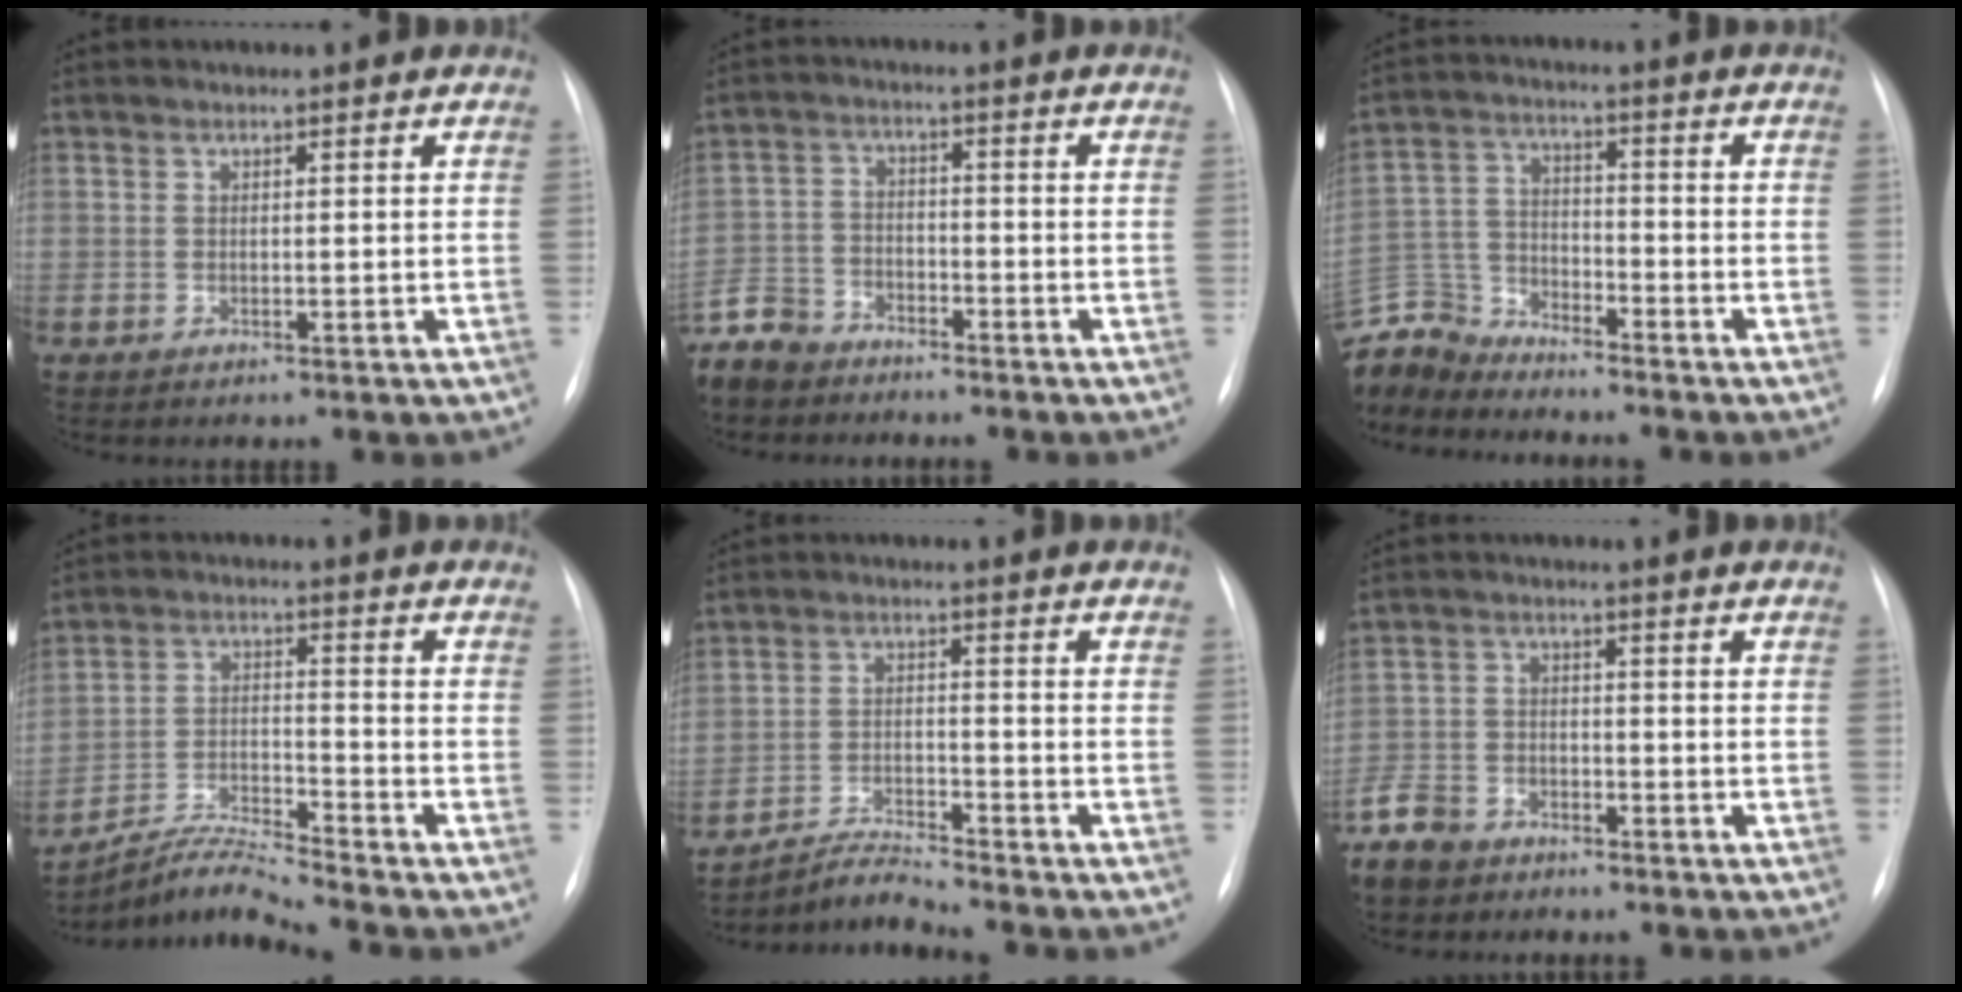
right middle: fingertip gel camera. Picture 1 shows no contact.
{"total": 9.4, "force": [-7.9, 4.7, 1.6], "torque": [-0.050, -0.002, -0.150]}
{"total": 10.3, "force": [-10.1, 1.7, 0.8], "torque": [-0.026, 0.010, -0.201]}
{"total": 7.6, "force": [-7.2, -1.7, 1.6], "torque": [-0.041, 0.000, -0.132]}
{"total": 4.7, "force": [-4.5, -1.2, -0.5], "torque": [-0.003, -0.014, -0.079]}
{"total": 7.4, "force": [-6.0, 4.1, 1.3], "torque": [-0.040, -0.006, -0.115]}